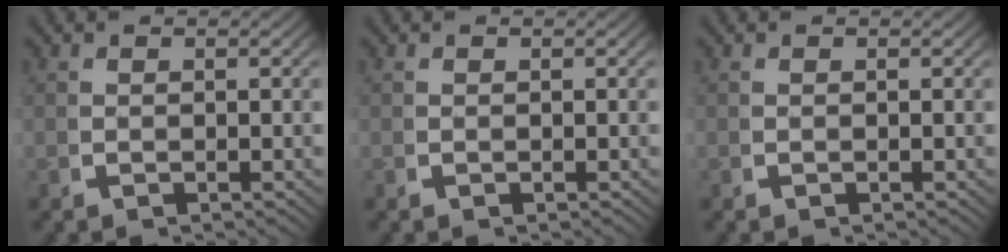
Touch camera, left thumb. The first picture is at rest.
{"total": 0.0}
{"total": 0.0}